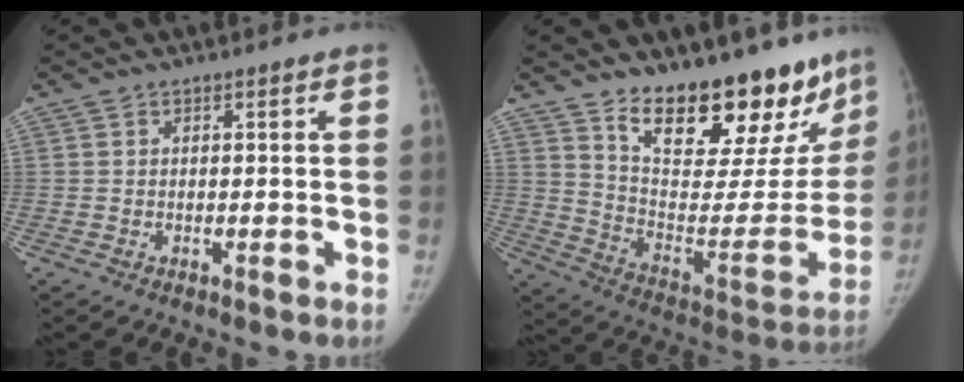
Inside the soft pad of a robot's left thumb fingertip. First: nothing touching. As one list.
[{"total": 27.3, "force": [20.0, 11.2, 14.8], "torque": [-0.173, -0.112, 0.298]}]